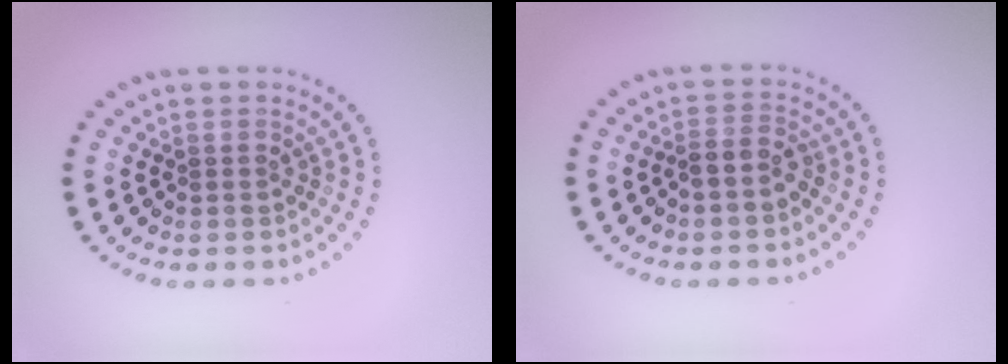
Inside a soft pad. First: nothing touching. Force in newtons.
{"total": 1.8, "press": 1.6, "slide": 0.9}